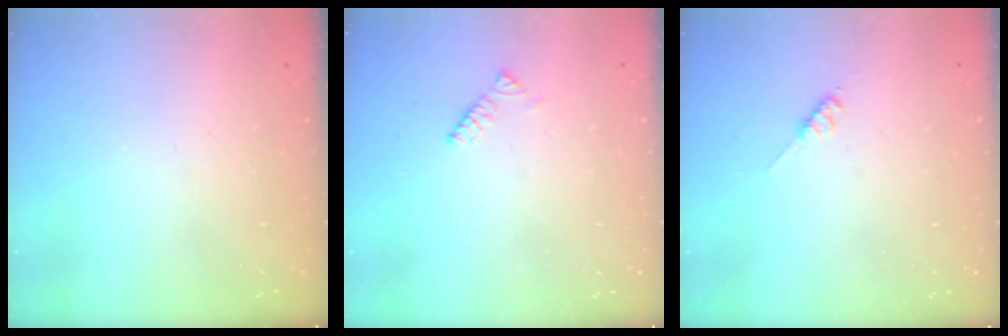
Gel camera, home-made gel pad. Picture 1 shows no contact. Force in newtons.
{"total": 2.9, "press": 2.9, "slide": 0.5}
{"total": 2.8, "press": 2.8, "slide": 0.5}